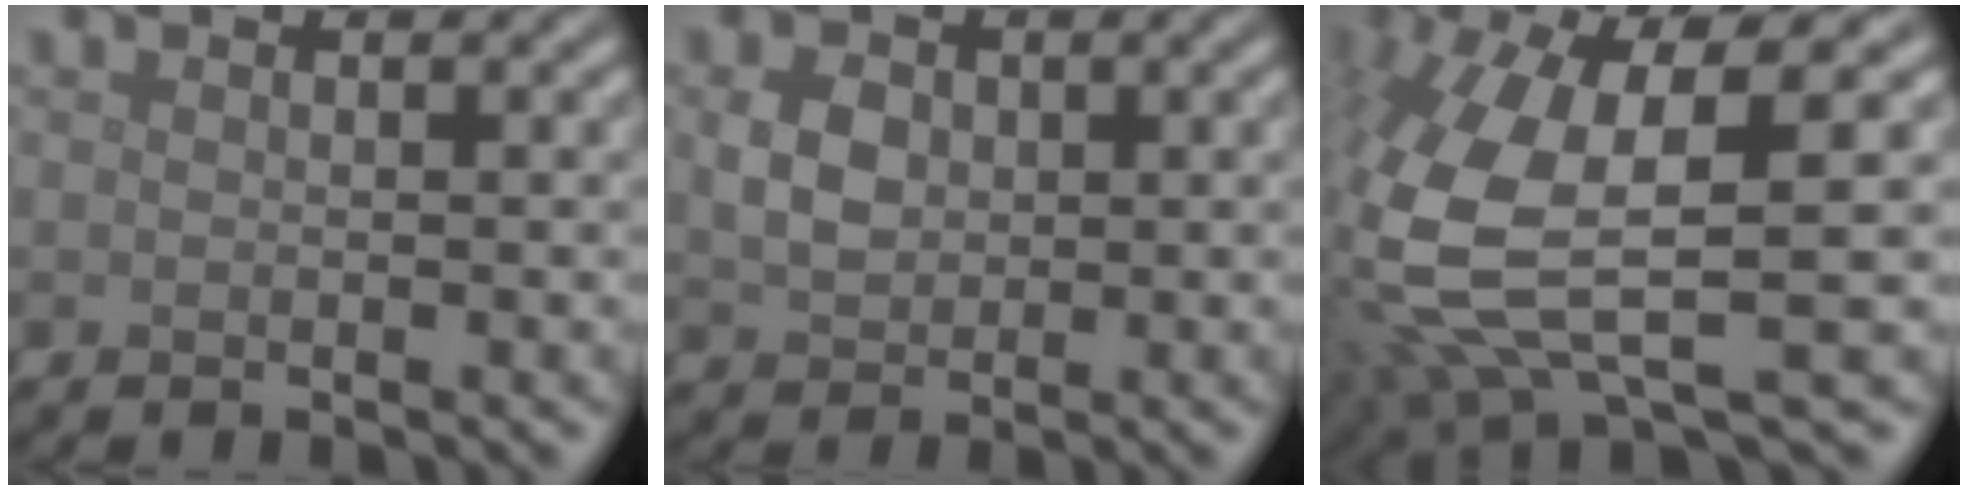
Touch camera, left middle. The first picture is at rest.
{"total": 2.9, "force": [0.5, 2.3, 1.8], "torque": [-0.038, 0.002, 0.007]}
{"total": 11.6, "force": [0.4, 4.4, 10.8], "torque": [-0.257, -0.032, 0.023]}